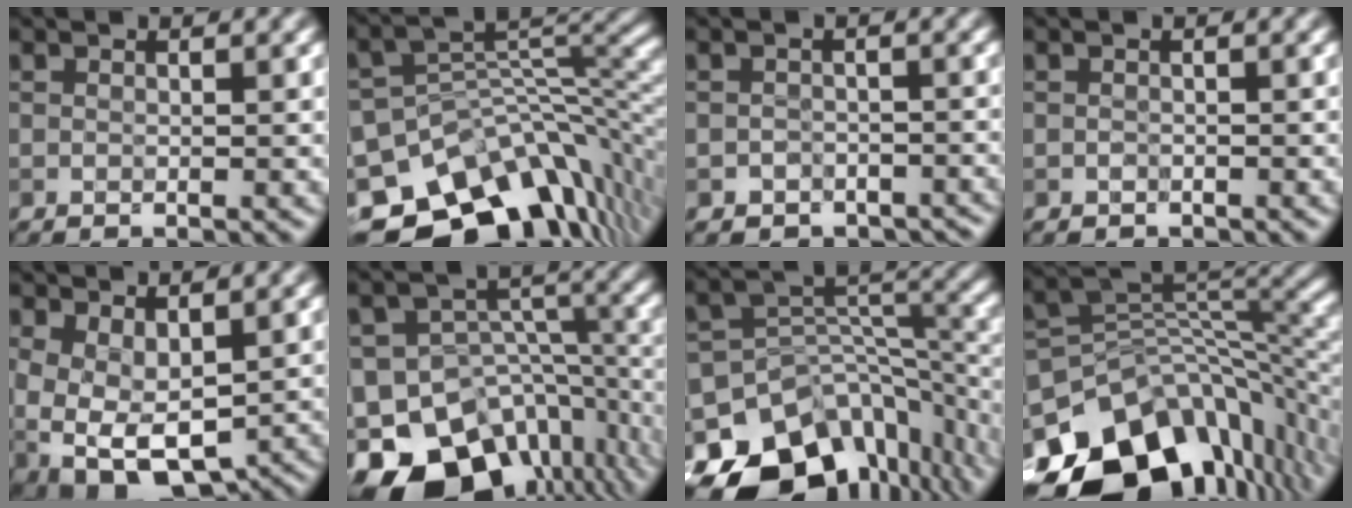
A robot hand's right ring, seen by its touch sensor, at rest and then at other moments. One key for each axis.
{"total": 12.7, "fx": -7.4, "fy": 7.3, "fz": 7.2, "tx": -0.140, "ty": -0.008, "tz": -0.116}
{"total": 2.8, "fx": -2.0, "fy": 2.0, "fz": 0.5, "tx": 0.008, "ty": 0.001, "tz": -0.029}
{"total": 0.6, "fx": -0.3, "fy": 0.5, "fz": 0.0, "tx": 0.003, "ty": -0.005, "tz": -0.005}
{"total": 9.4, "fx": -0.8, "fy": 5.9, "fz": 7.3, "tx": -0.165, "ty": -0.036, "tz": 0.011}
{"total": 16.2, "fx": -11.1, "fy": 9.8, "fz": 6.6, "tx": -0.135, "ty": -0.018, "tz": -0.149}
{"total": 14.9, "fx": -9.2, "fy": 9.3, "fz": 7.2, "tx": -0.154, "ty": 0.003, "tz": -0.124}
{"total": 15.0, "fx": -7.1, "fy": 9.4, "fz": 9.3, "tx": -0.187, "ty": -0.018, "tz": -0.108}